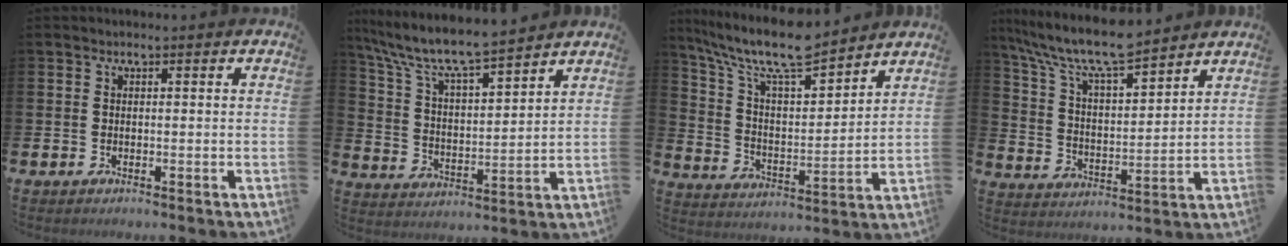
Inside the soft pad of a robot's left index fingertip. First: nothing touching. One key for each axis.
{"total": 8.5, "fx": 7.9, "fy": 0.8, "fz": 3.0, "tx": -0.097, "ty": -0.054, "tz": 0.136}
{"total": 11.1, "fx": 9.8, "fy": 2.2, "fz": 4.7, "tx": -0.127, "ty": -0.058, "tz": 0.172}
{"total": 10.0, "fx": 8.8, "fy": 1.6, "fz": 4.3, "tx": -0.122, "ty": -0.048, "tz": 0.156}